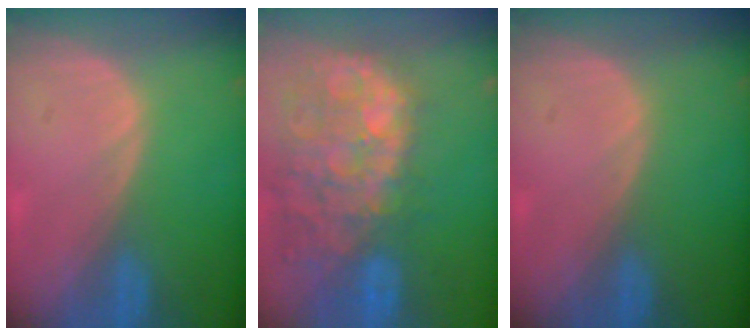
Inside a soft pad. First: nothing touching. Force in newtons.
{"total": 14.3, "press": 11.6, "slide": 8.3}
{"total": 0.0}